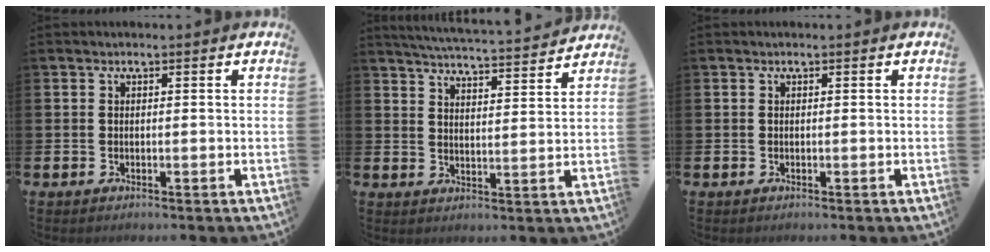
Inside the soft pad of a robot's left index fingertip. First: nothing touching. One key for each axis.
{"total": 5.0, "fx": 4.9, "fy": -0.3, "fz": 0.8, "tx": -0.030, "ty": -0.040, "tz": 0.082}
{"total": 0.0}